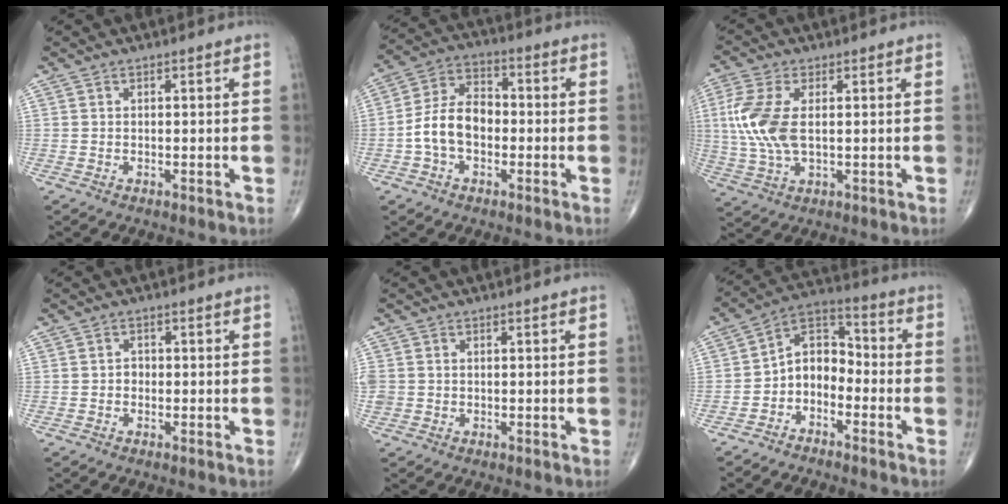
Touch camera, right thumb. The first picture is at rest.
{"total": 9.9, "force": [-1.9, 6.5, 7.2], "torque": [-0.125, 0.034, -0.046]}
{"total": 10.4, "force": [1.1, 5.2, 8.9], "torque": [-0.222, -0.002, 0.023]}
{"total": 1.2, "force": [-0.3, 1.1, 0.5], "torque": [0.002, 0.004, -0.009]}
{"total": 3.0, "force": [-0.1, 2.7, 1.3], "torque": [-0.032, 0.005, 0.002]}
{"total": 8.2, "force": [-3.2, 5.8, 4.8], "torque": [-0.059, 0.058, -0.077]}